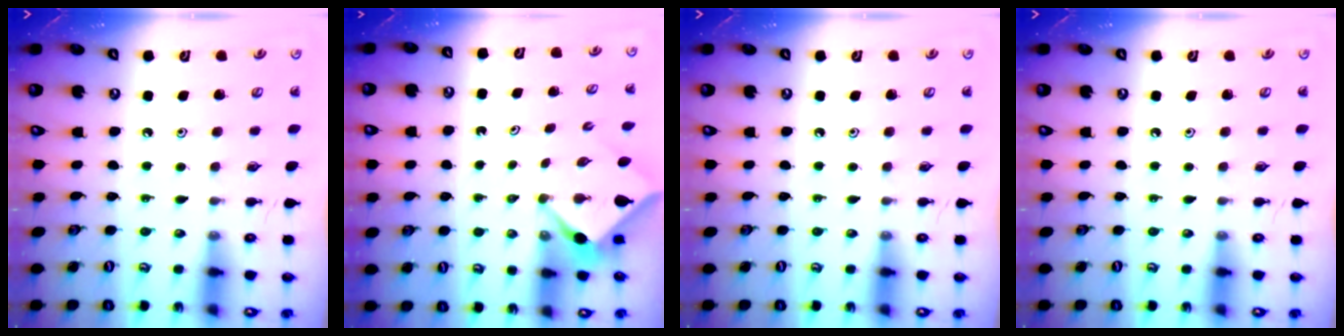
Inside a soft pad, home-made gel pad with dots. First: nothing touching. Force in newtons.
{"total": 3.2, "press": 3.2, "slide": 0.4}
{"total": 0.0}
{"total": 0.0}